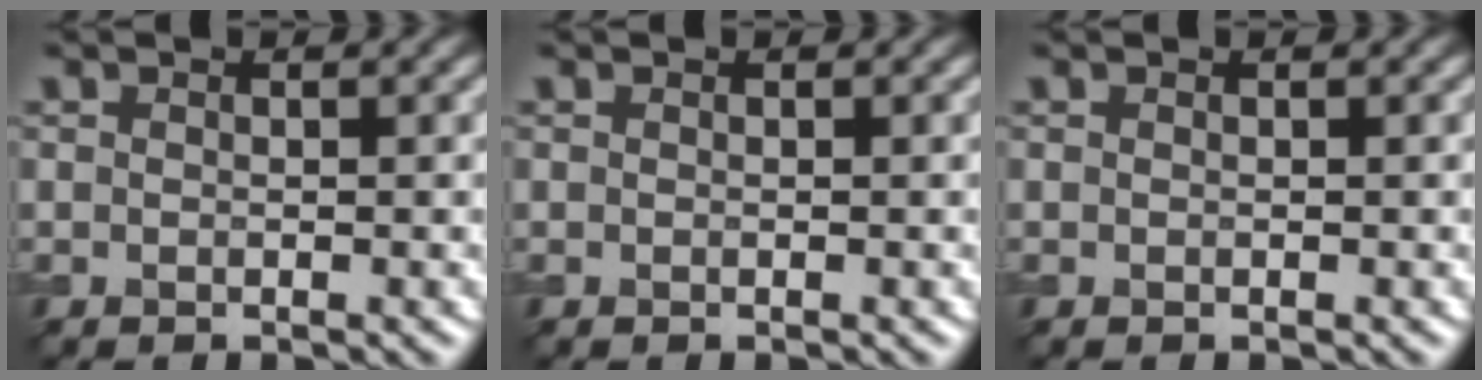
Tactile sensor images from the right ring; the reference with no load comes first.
{"total": 0.0}
{"total": 0.0}